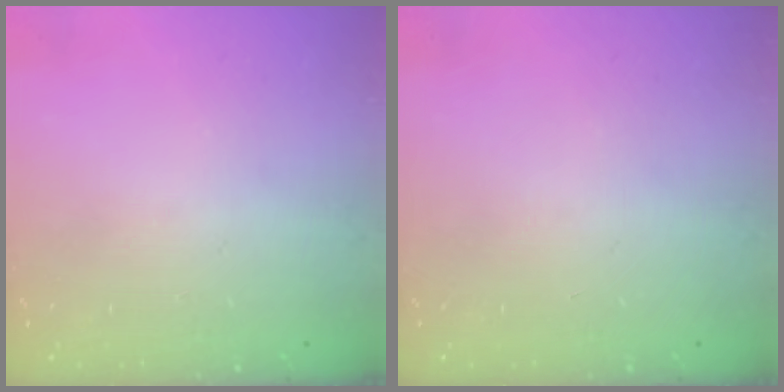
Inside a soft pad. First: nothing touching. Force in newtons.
{"total": 0.0}